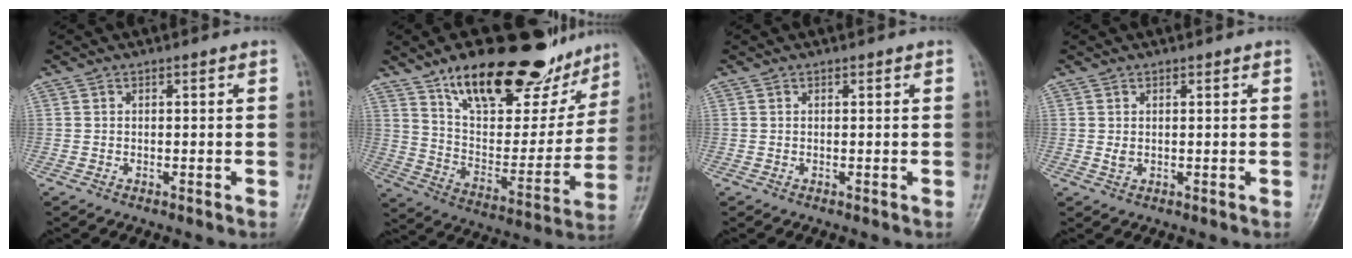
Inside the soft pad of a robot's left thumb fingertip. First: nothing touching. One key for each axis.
{"total": 27.6, "fx": 18.4, "fy": 11.7, "fz": 17.0, "tx": -0.202, "ty": -0.060, "tz": 0.291}
{"total": 0.0}
{"total": 1.1, "fx": 0.4, "fy": 0.8, "fz": 0.7, "tx": -0.009, "ty": -0.005, "tz": 0.011}